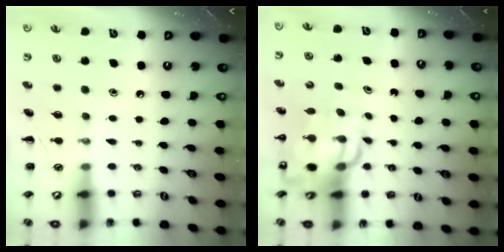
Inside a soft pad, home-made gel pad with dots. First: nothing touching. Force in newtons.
{"total": 12.5, "press": 11.9, "slide": 3.8}